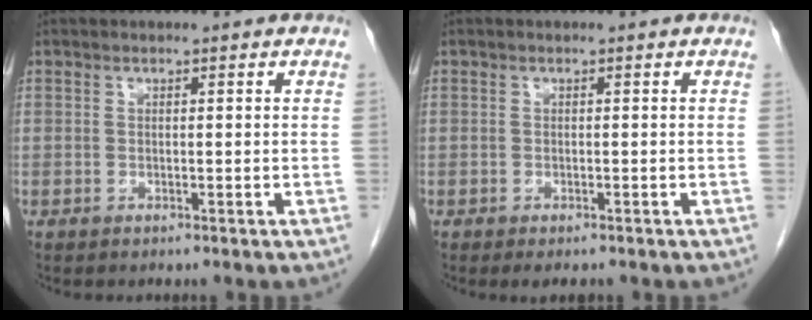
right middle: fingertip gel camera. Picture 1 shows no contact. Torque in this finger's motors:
{"motor_torque": [0.44, -0.18, -0.01, 0.00]}